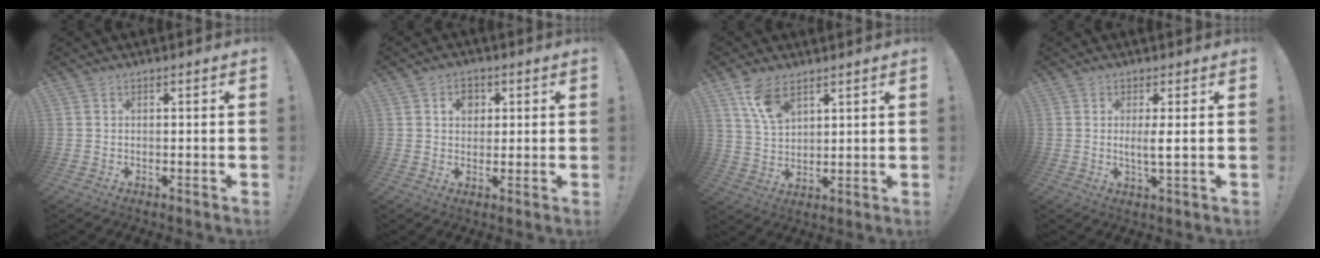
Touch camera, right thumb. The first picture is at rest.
{"total": 4.5, "force": [1.4, 3.8, 2.1], "torque": [-0.026, 0.000, 0.022]}
{"total": 8.7, "force": [5.6, 4.4, 5.0], "torque": [-0.089, -0.024, 0.106]}
{"total": 3.4, "force": [0.5, 0.1, 3.4], "torque": [-0.061, -0.008, 0.005]}